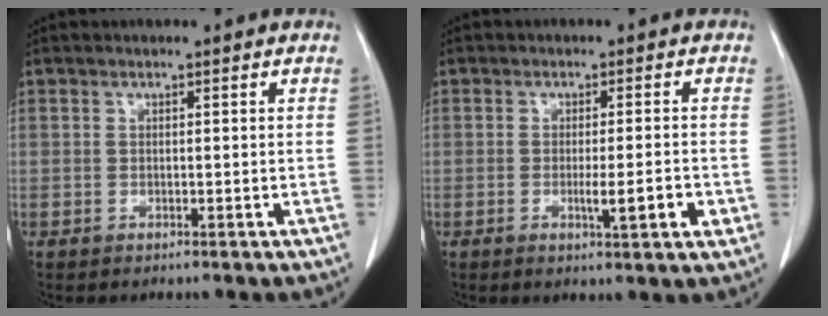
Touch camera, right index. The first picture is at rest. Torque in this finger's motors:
{"motor_torque": [0.57, -0.24, 0.35, 0.05]}